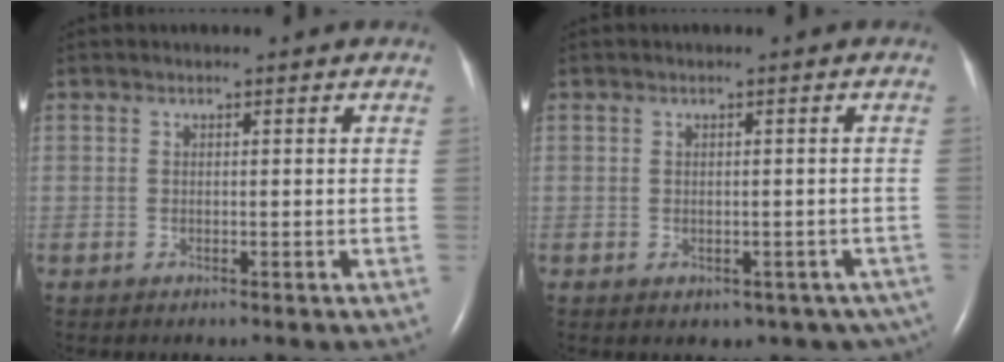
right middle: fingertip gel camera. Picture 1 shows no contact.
{"total": 6.1, "force": [-3.6, 4.4, 2.3], "torque": [-0.009, 0.017, -0.040]}